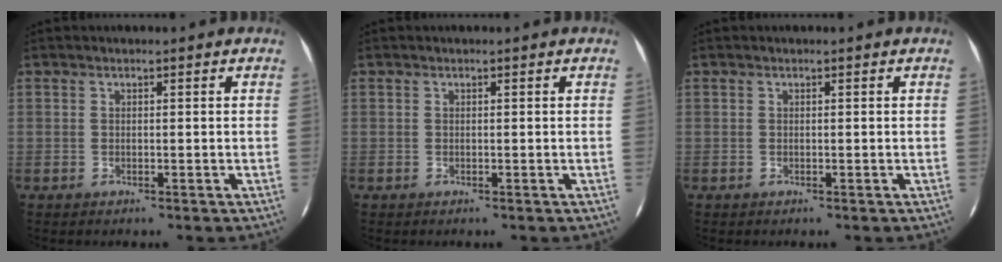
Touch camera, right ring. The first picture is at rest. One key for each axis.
{"total": 0.0}
{"total": 0.0}